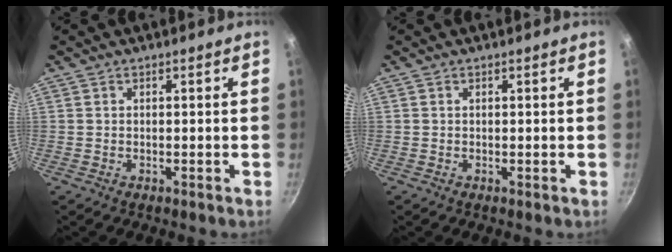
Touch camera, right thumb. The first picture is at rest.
{"total": 0.0}